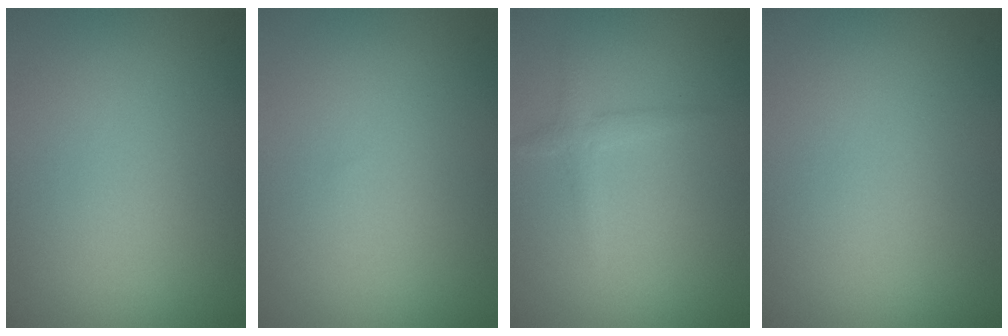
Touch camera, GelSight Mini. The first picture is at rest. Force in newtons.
{"total": 0.0}
{"total": 1.5, "press": 1.5, "slide": 0.0}
{"total": 0.0}